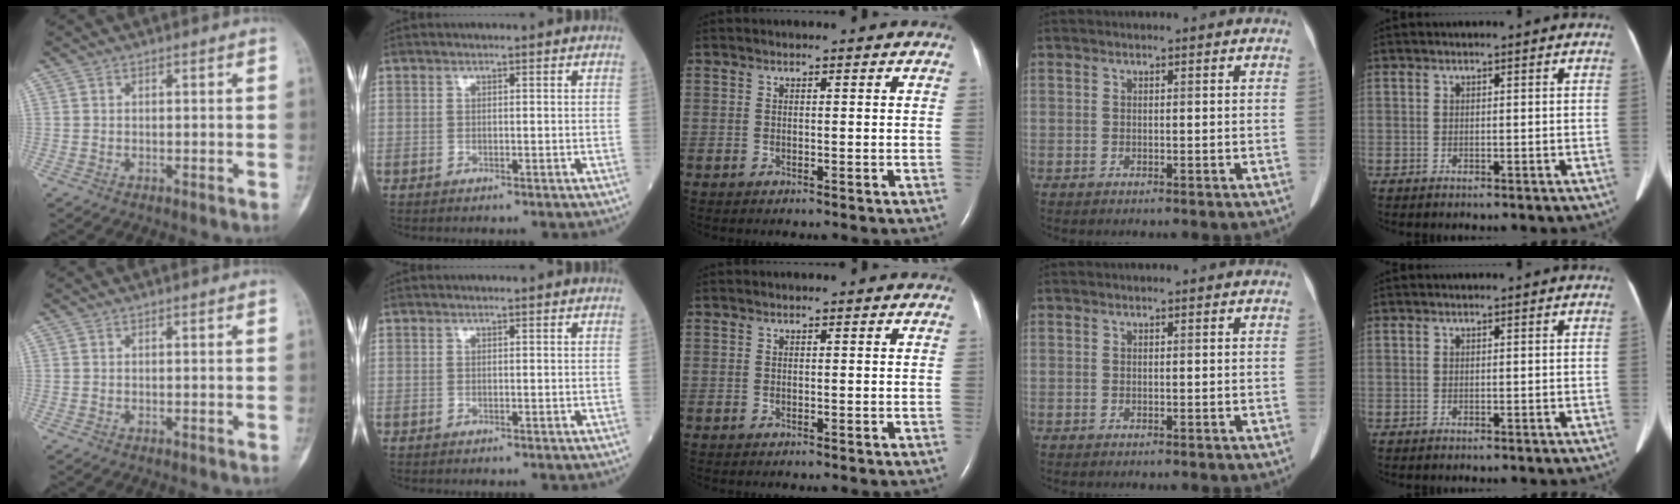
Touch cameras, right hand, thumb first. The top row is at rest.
{}